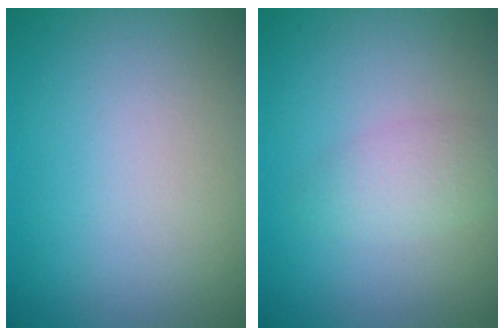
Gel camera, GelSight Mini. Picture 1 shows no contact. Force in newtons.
{"total": 2.1, "press": 2.1, "slide": 0.1}